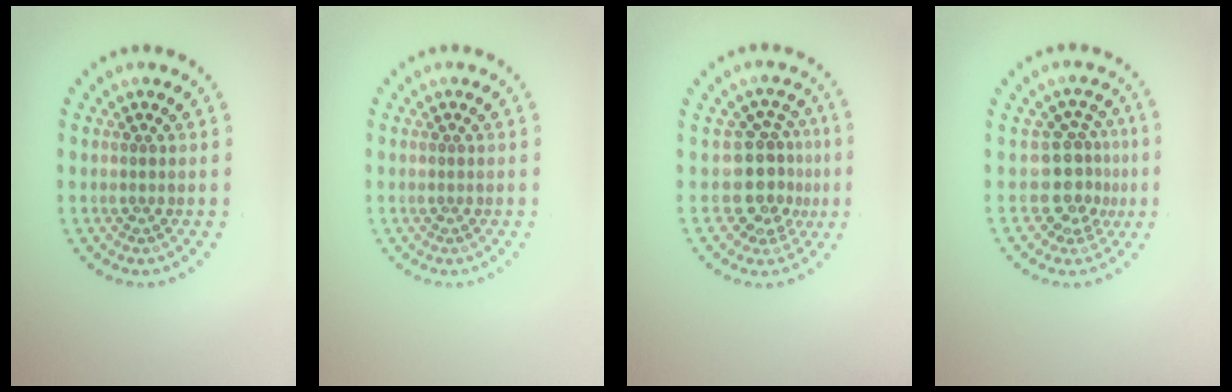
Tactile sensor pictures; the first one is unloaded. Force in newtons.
{"total": 0.0}
{"total": 3.9, "press": 3.0, "slide": 2.5}
{"total": 3.4, "press": 2.5, "slide": 2.3}